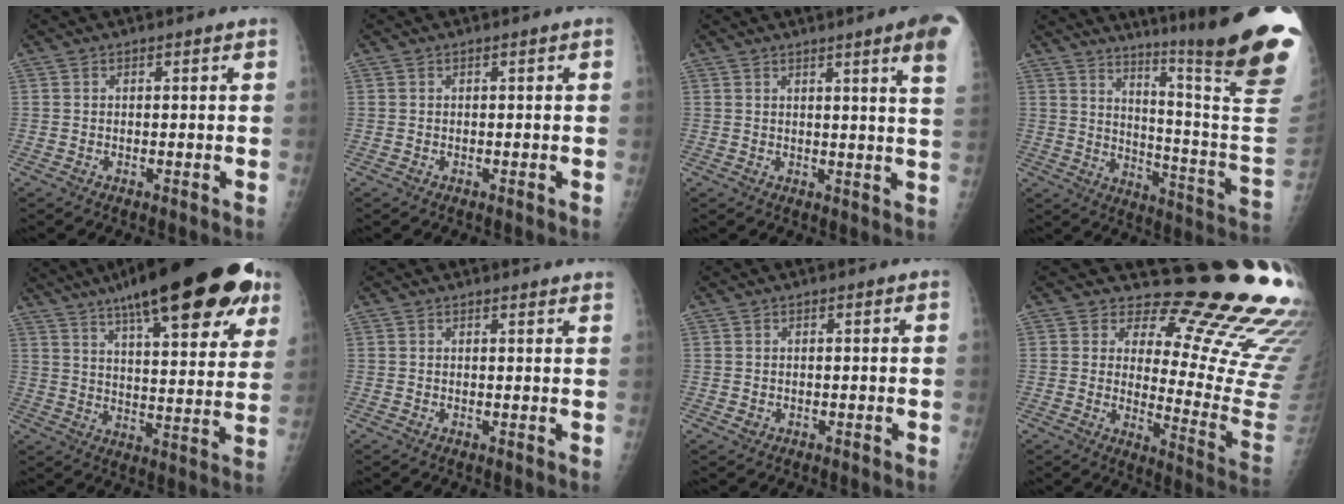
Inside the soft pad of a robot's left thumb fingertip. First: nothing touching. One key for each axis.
{"total": 0.0}
{"total": 8.8, "fx": 5.1, "fy": -0.4, "fz": 7.2, "tx": -0.083, "ty": -0.021, "tz": 0.048}
{"total": 27.5, "fx": 20.3, "fy": -0.1, "fz": 18.5, "tx": -0.232, "ty": -0.173, "tz": 0.275}
{"total": 30.5, "fx": 19.7, "fy": 8.7, "fz": 21.7, "tx": -0.296, "ty": -0.035, "tz": 0.272}
{"total": 3.1, "fx": 3.0, "fy": 0.5, "fz": 0.8, "tx": -0.004, "ty": -0.012, "tz": 0.026}
{"total": 0.8, "fx": 0.0, "fy": 0.8, "fz": 0.3, "tx": 0.000, "ty": 0.000, "tz": 0.001}
{"total": 22.0, "fx": 16.6, "fy": 6.9, "fz": 12.7, "tx": -0.125, "ty": -0.156, "tz": 0.200}